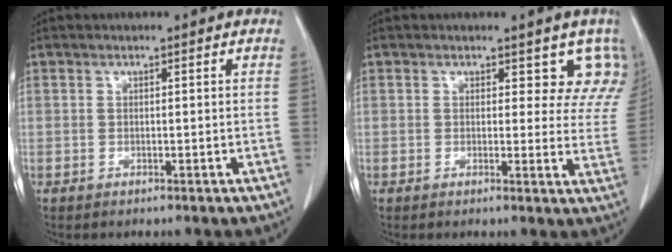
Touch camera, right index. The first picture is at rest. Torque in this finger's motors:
{"motor_torque": [0.09, 0.12, 0.07, 0.00]}